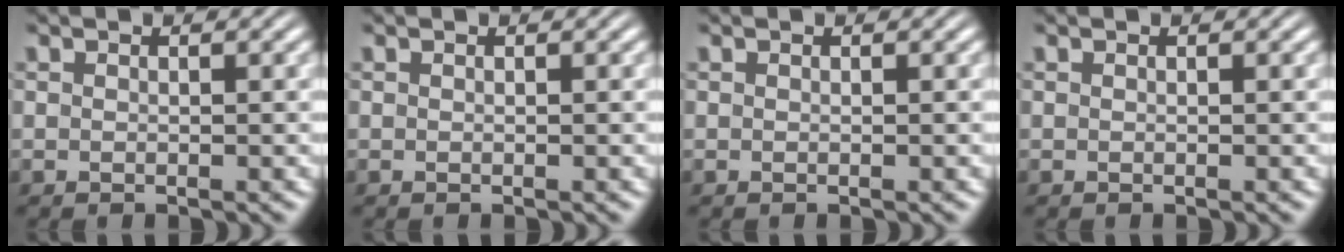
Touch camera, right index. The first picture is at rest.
{"total": 0.0}
{"total": 0.0}
{"total": 0.0}